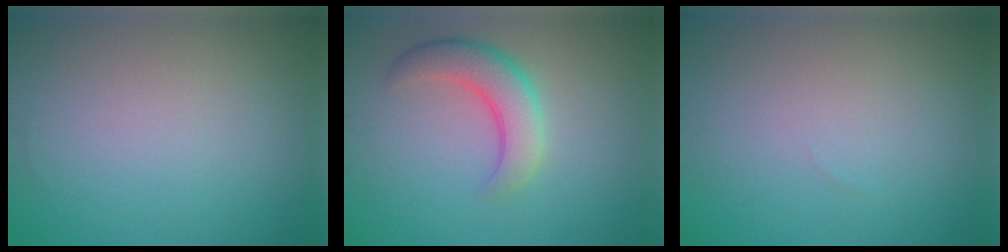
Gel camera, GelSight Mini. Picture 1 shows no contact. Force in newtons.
{"total": 4.4, "press": 4.4, "slide": 0.2}
{"total": 0.0}